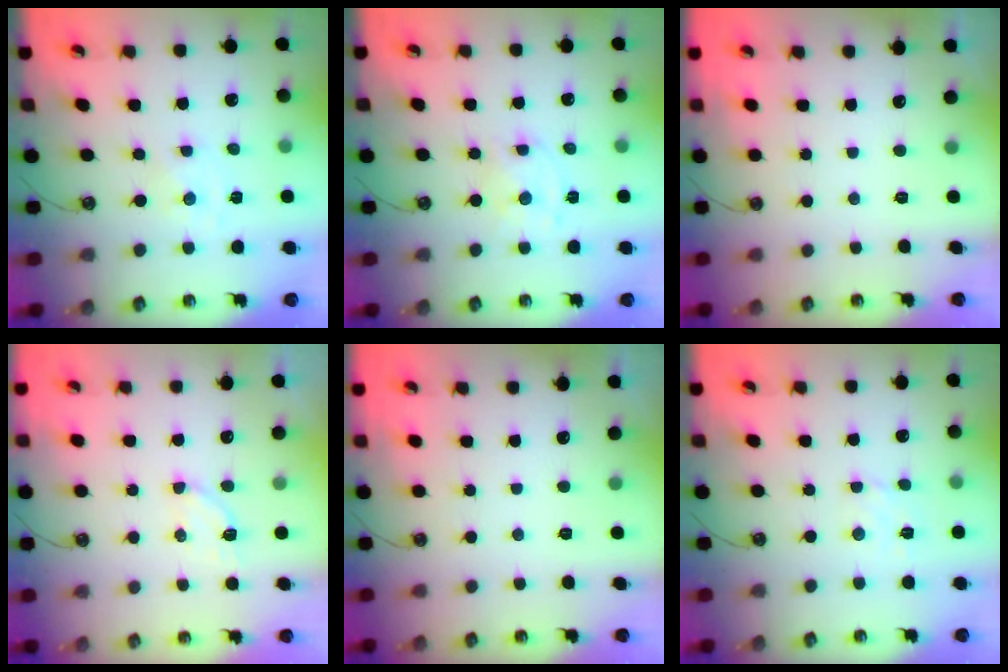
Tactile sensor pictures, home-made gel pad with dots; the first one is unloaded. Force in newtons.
{"total": 4.6, "press": 4.5, "slide": 1.0}
{"total": 0.0}
{"total": 4.1, "press": 3.9, "slide": 1.2}
{"total": 0.0}
{"total": 4.1, "press": 4.1, "slide": 0.5}